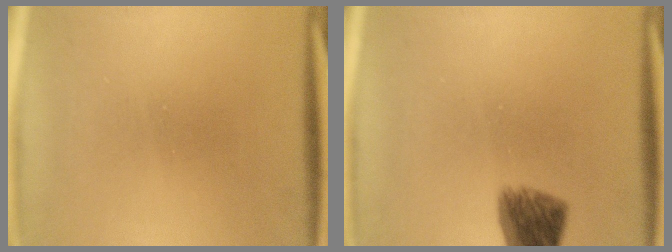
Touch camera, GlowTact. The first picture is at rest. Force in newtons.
{"total": 6.7}